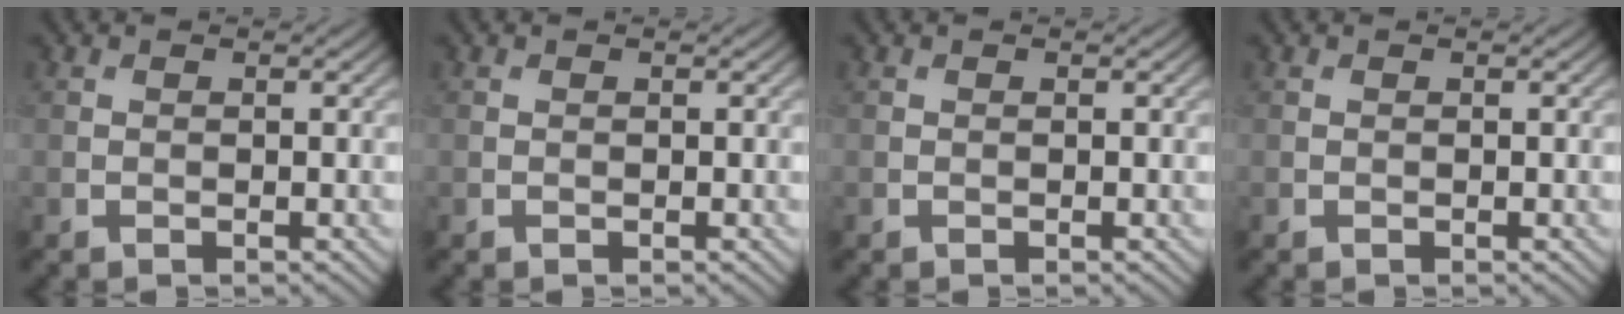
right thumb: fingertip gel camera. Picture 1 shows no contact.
{"total": 0.0}
{"total": 0.0}
{"total": 0.0}